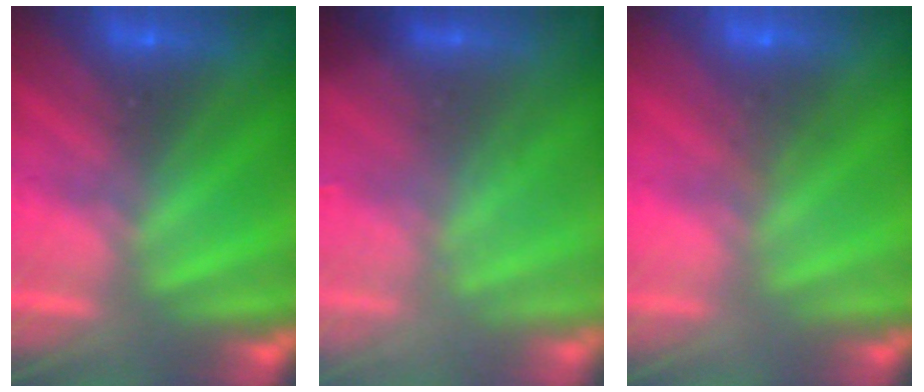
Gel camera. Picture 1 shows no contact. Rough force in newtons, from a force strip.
{"total": 2.7}
{"total": 4.9}